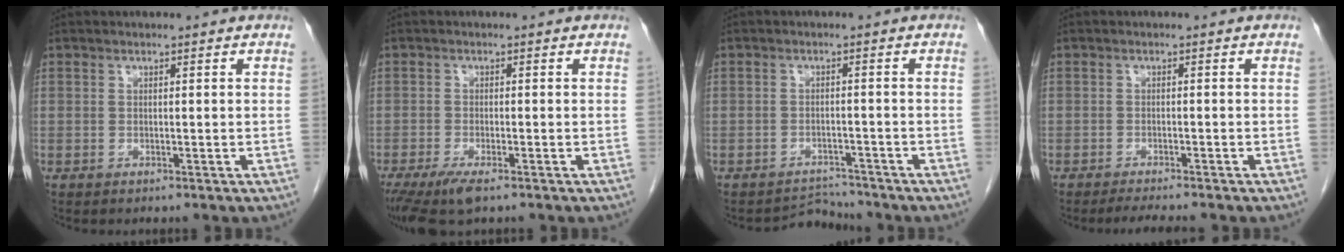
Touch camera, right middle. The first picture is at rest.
{"total": 5.6, "force": [-3.7, 1.2, 4.0], "torque": [-0.073, -0.016, -0.063]}
{"total": 3.0, "force": [-2.7, 0.2, -1.3], "torque": [0.019, 0.000, -0.039]}
{"total": 3.6, "force": [-3.2, -0.2, 1.7], "torque": [-0.028, -0.012, -0.048]}